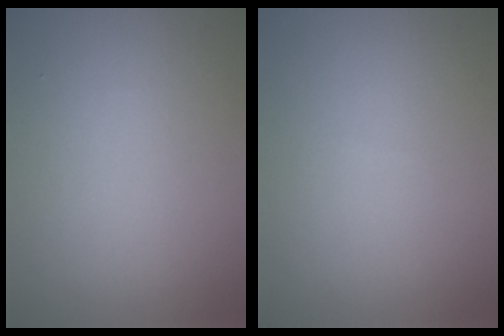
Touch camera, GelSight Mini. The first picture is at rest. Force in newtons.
{"total": 0.0}